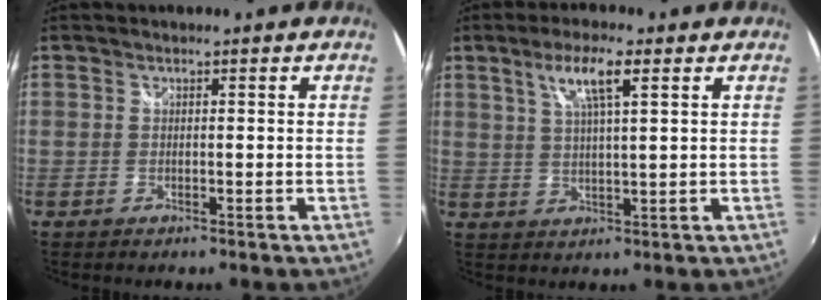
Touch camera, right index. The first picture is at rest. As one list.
[{"total": 6.6, "force": [3.2, 0.9, 5.7], "torque": [-0.107, 0.005, 0.058]}]